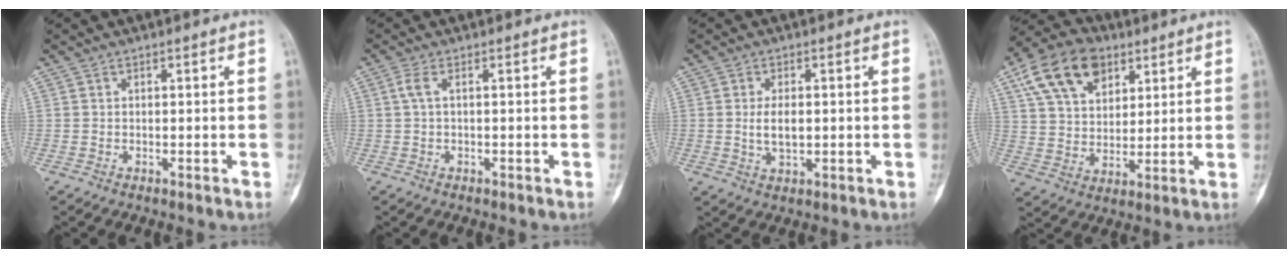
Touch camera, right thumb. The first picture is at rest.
{"total": 1.8, "force": [0.3, 0.5, 1.7], "torque": [-0.051, 0.010, 0.008]}
{"total": 4.5, "force": [0.2, 2.4, 3.8], "torque": [-0.068, -0.006, 0.008]}
{"total": 15.6, "force": [7.7, 9.9, 9.3], "torque": [-0.148, -0.010, 0.139]}